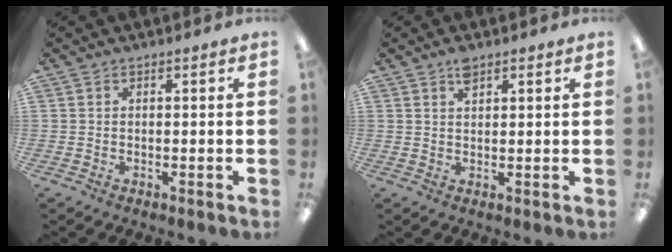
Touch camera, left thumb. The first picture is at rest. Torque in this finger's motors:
{"motor_torque": [0.26, 0.08, 0.25, -0.04, 0.00]}